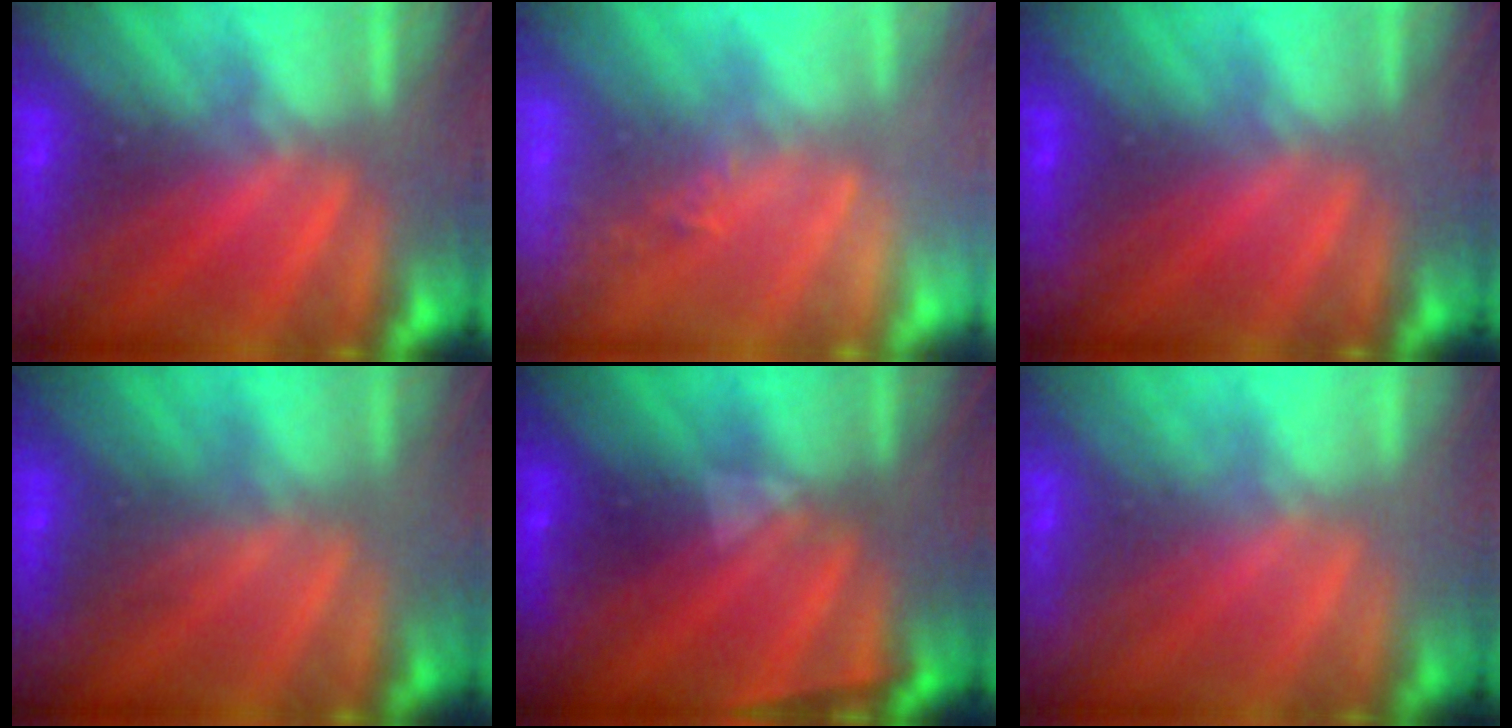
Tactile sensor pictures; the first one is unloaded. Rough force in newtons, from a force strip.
{"total": 2.2}
{"total": 2.4}
{"total": 2.1}
{"total": 2.3}
{"total": 1.2}